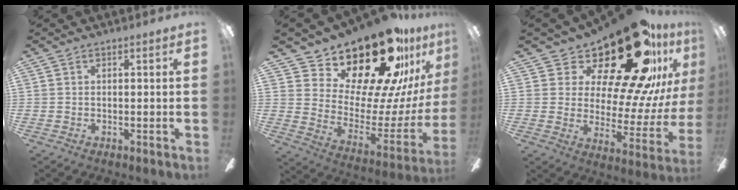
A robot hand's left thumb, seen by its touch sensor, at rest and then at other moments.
{"total": 26.6, "force": [20.9, 9.3, 13.5], "torque": [-0.210, -0.155, 0.364]}
{"total": 27.4, "force": [18.2, 10.0, 17.9], "torque": [-0.268, -0.128, 0.303]}